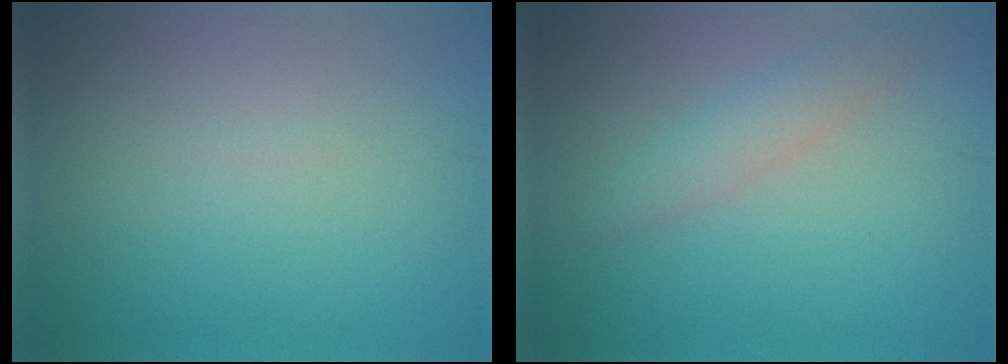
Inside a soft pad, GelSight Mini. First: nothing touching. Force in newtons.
{"total": 2.1, "press": 2.1, "slide": 0.1}